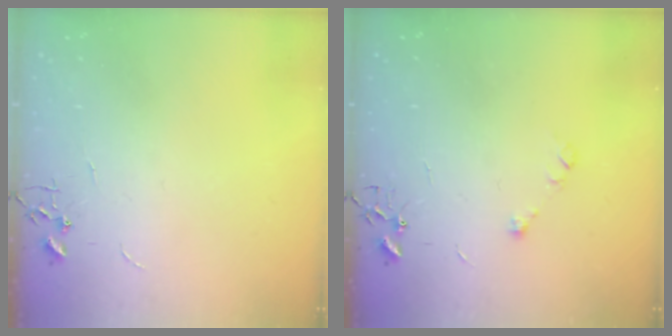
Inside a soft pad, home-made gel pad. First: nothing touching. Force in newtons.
{"total": 6.2, "press": 6.2, "slide": 0.6}